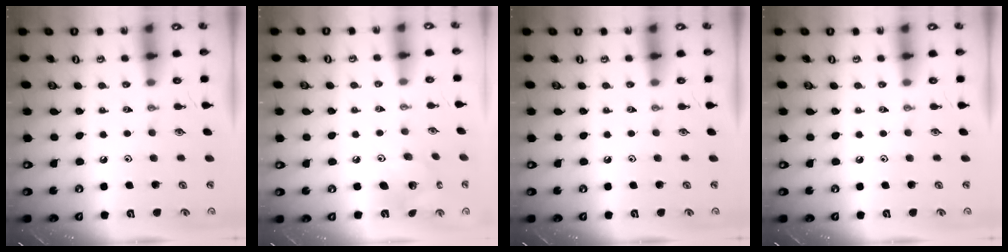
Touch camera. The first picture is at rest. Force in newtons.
{"total": 8.3, "press": 8.3, "slide": 0.1}
{"total": 0.0}
{"total": 0.0}